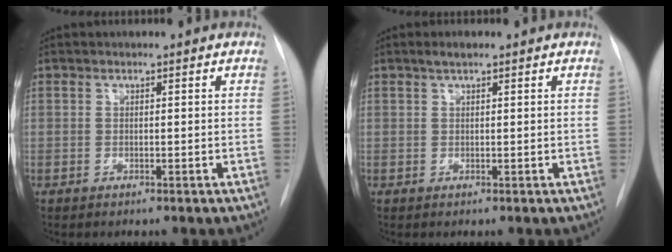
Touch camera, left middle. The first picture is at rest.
{"total": 1.2, "force": [0.9, 0.2, 0.8], "torque": [-0.019, 0.005, 0.016]}